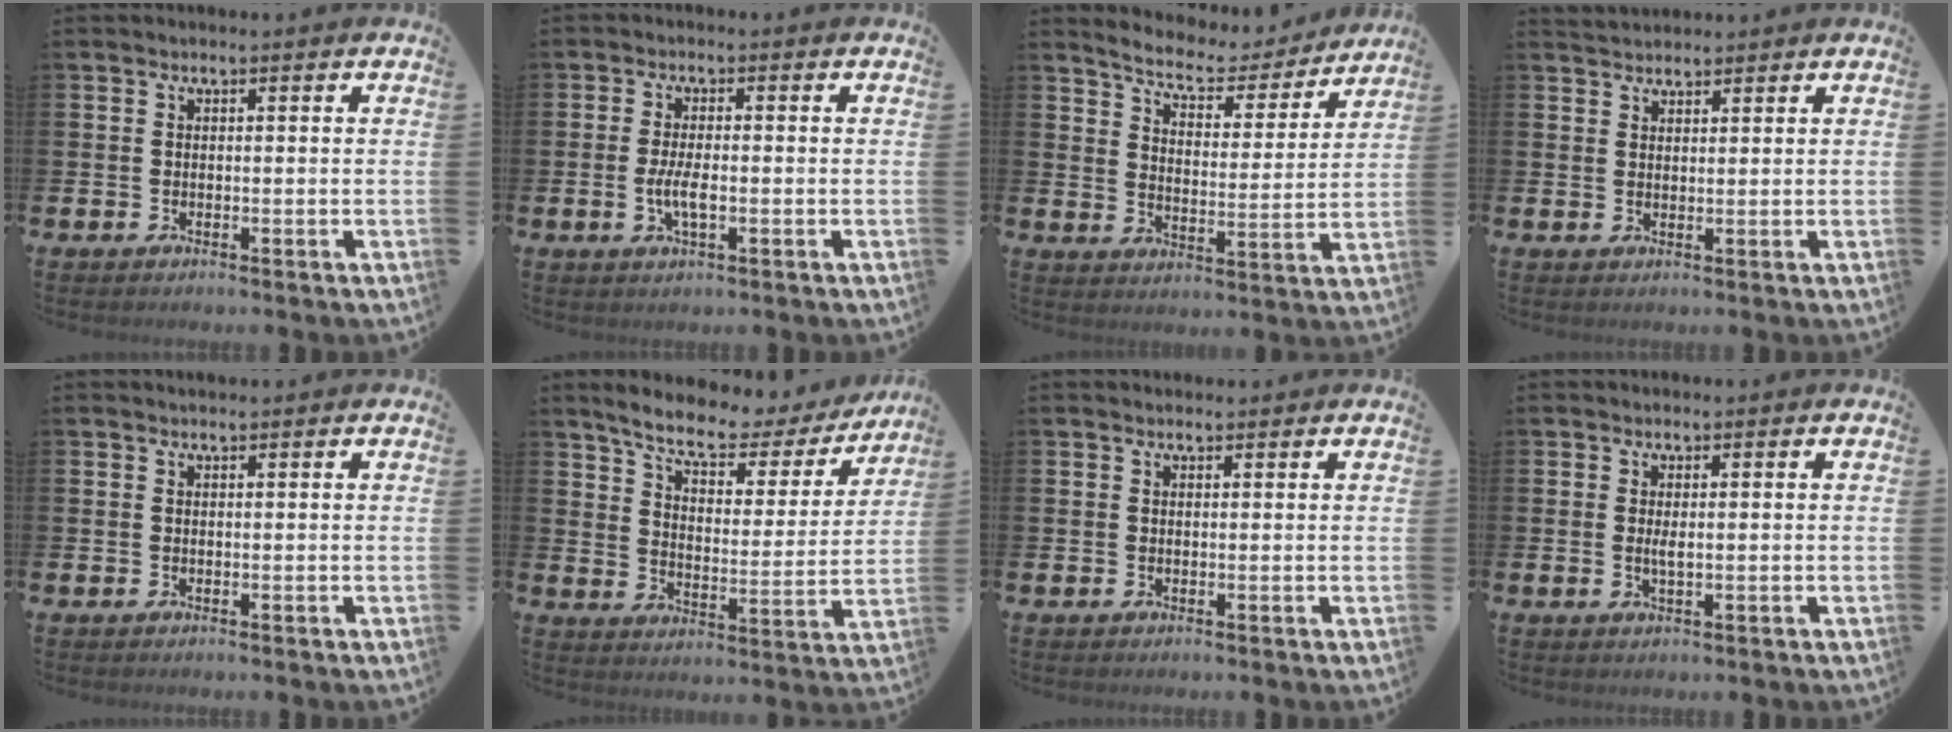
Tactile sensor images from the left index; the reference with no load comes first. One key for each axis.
{"total": 3.5, "fx": -0.7, "fy": 1.2, "fz": 3.2, "tx": -0.063, "ty": -0.002, "tz": -0.016}
{"total": 6.3, "fx": 5.9, "fy": 1.6, "fz": 1.6, "tx": -0.059, "ty": -0.044, "tz": 0.097}
{"total": 2.2, "fx": 2.2, "fy": 0.6, "fz": -0.1, "tx": 0.005, "ty": -0.007, "tz": 0.039}
{"total": 0.6, "fx": 0.6, "fy": 0.1, "fz": 0.1, "tx": 0.005, "ty": -0.002, "tz": 0.010}
{"total": 8.3, "fx": 7.3, "fy": 2.3, "fz": 3.3, "tx": -0.096, "ty": -0.045, "tz": 0.122}
{"total": 1.0, "fx": 0.9, "fy": 0.3, "fz": 0.1, "tx": 0.006, "ty": 0.000, "tz": 0.015}
{"total": 1.4, "fx": 0.3, "fy": 0.3, "fz": 1.3, "tx": -0.025, "ty": 0.001, "tz": 0.003}